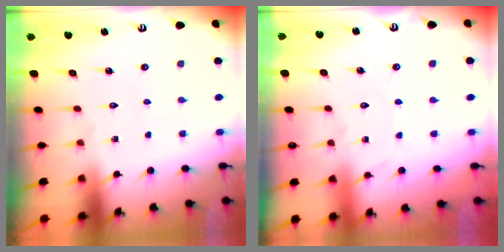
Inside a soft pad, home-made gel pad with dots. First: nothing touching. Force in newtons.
{"total": 1.9, "press": 1.9, "slide": 0.2}